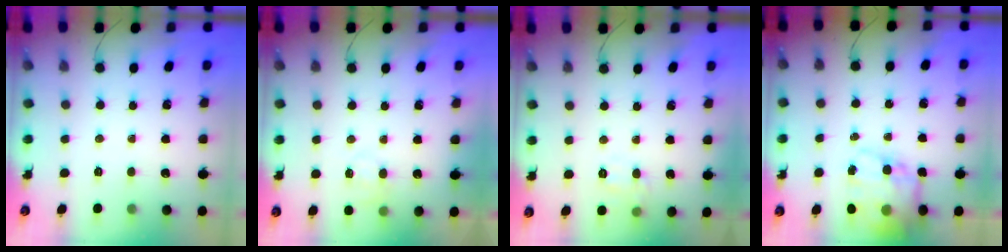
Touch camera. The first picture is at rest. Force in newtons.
{"total": 5.0, "press": 4.9, "slide": 1.2}
{"total": 6.8, "press": 6.7, "slide": 0.9}
{"total": 17.1, "press": 16.7, "slide": 3.6}